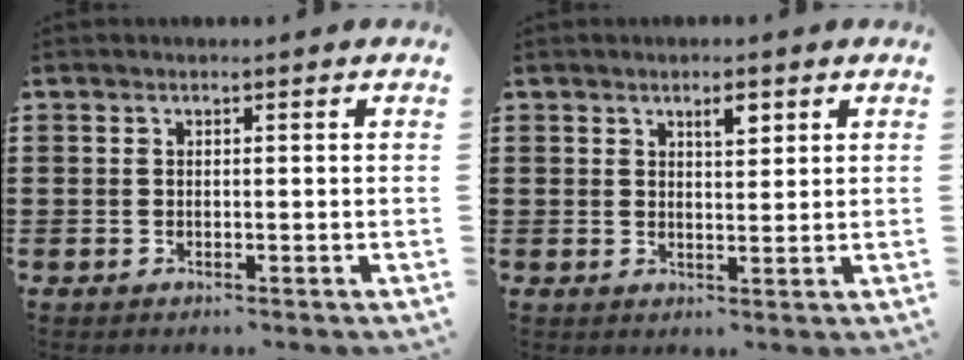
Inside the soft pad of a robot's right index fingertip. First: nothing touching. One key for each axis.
{"total": 2.7, "fx": 1.6, "fy": 0.9, "fz": 2.0, "tx": -0.034, "ty": 0.003, "tz": 0.026}